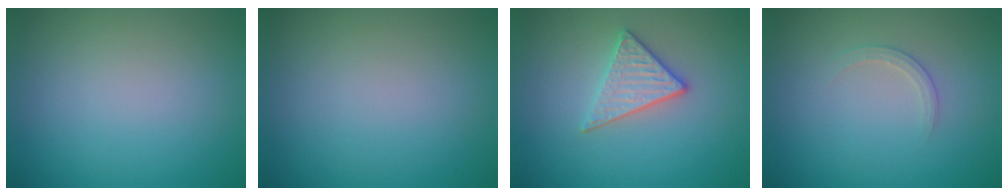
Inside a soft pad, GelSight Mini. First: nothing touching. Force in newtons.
{"total": 0.0}
{"total": 2.9, "press": 2.7, "slide": 1.1}
{"total": 1.3, "press": 1.3, "slide": 0.1}